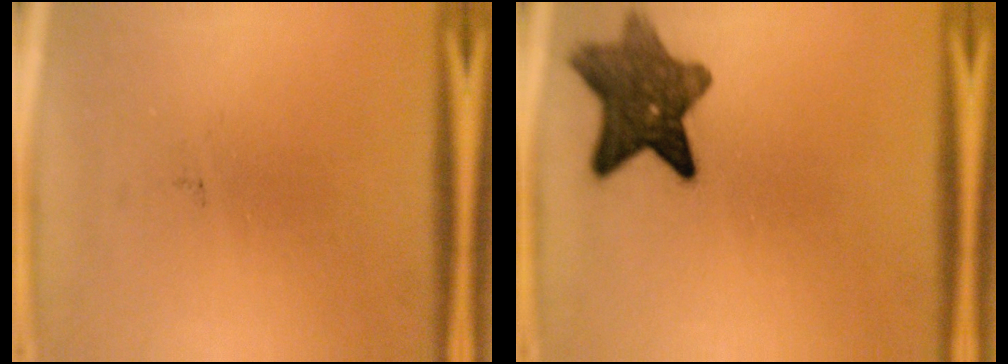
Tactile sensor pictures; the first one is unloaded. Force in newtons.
{"total": 9.9}